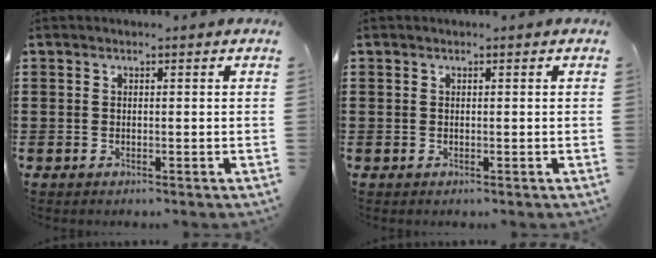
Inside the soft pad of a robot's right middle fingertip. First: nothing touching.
{"total": 0.0}